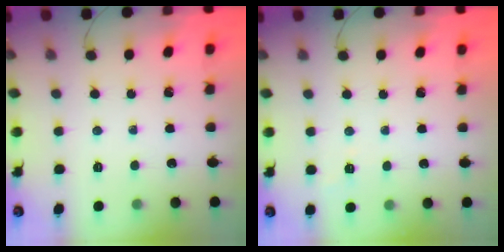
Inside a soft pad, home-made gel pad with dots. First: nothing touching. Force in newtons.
{"total": 2.7, "press": 2.2, "slide": 1.5}